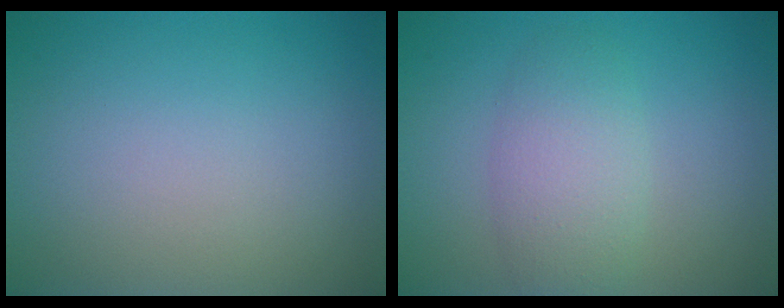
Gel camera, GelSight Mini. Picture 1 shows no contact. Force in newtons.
{"total": 3.7, "press": 3.7, "slide": 0.1}